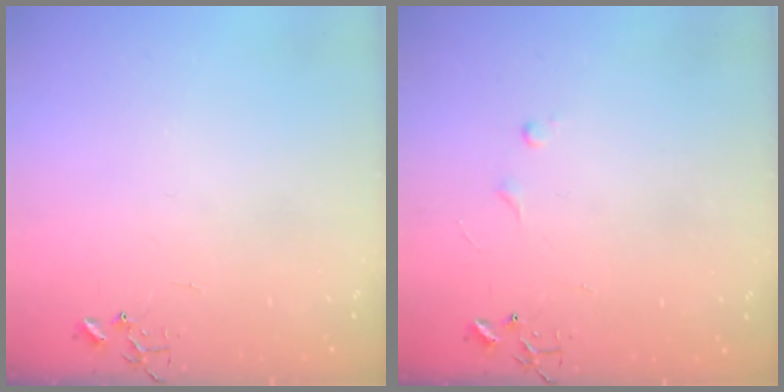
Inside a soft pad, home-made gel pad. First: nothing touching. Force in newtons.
{"total": 5.3, "press": 5.3, "slide": 0.6}